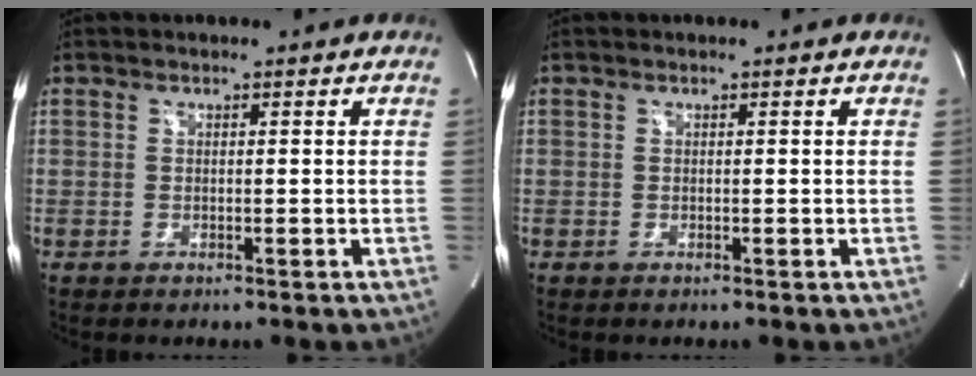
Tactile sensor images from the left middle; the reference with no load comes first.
{"total": 0.0}